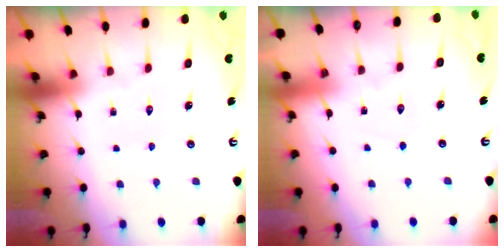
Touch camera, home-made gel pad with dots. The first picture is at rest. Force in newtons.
{"total": 2.9, "press": 2.9, "slide": 0.4}